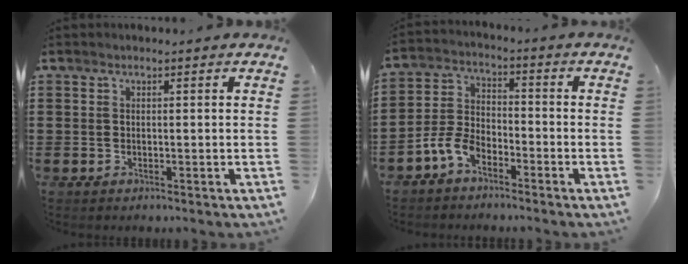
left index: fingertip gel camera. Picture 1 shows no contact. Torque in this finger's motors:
{"motor_torque": [0.68, 0.41, 0.23, 0.09]}